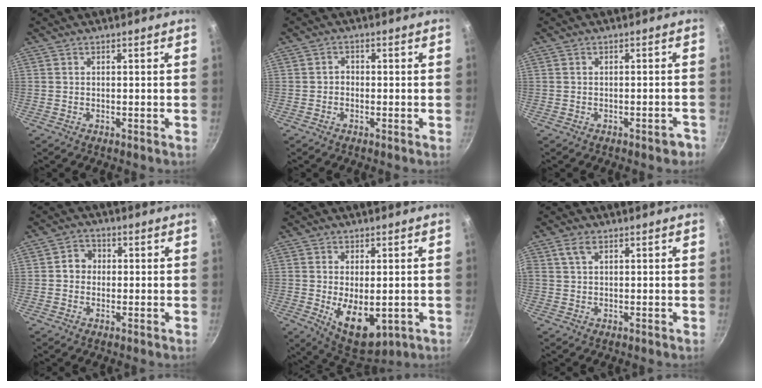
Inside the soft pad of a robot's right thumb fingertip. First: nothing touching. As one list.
[{"total": 1.6, "force": [-0.5, 1.3, 0.7], "torque": [-0.006, 0.008, -0.011]}, {"total": 2.5, "force": [-1.6, 1.0, 1.6], "torque": [-0.010, 0.024, -0.008]}, {"total": 3.8, "force": [0.1, 3.4, 1.6], "torque": [-0.001, 0.010, -0.006]}, {"total": 10.4, "force": [-1.8, 5.6, 8.6], "torque": [-0.113, -0.013, -0.006]}, {"total": 2.8, "force": [1.3, 1.5, 2.0], "torque": [-0.037, 0.002, 0.025]}]